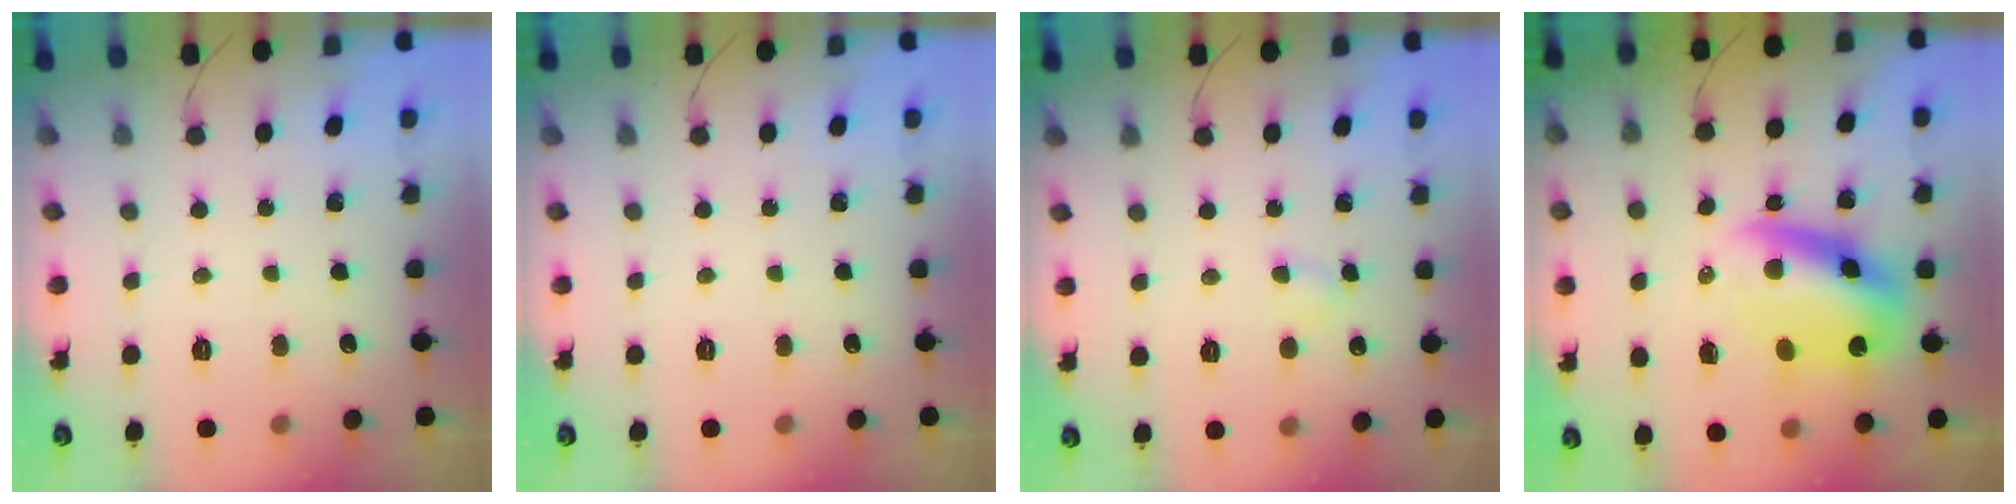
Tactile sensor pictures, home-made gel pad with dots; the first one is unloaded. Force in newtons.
{"total": 0.0}
{"total": 2.2, "press": 2.0, "slide": 0.9}
{"total": 11.4, "press": 10.9, "slide": 3.3}